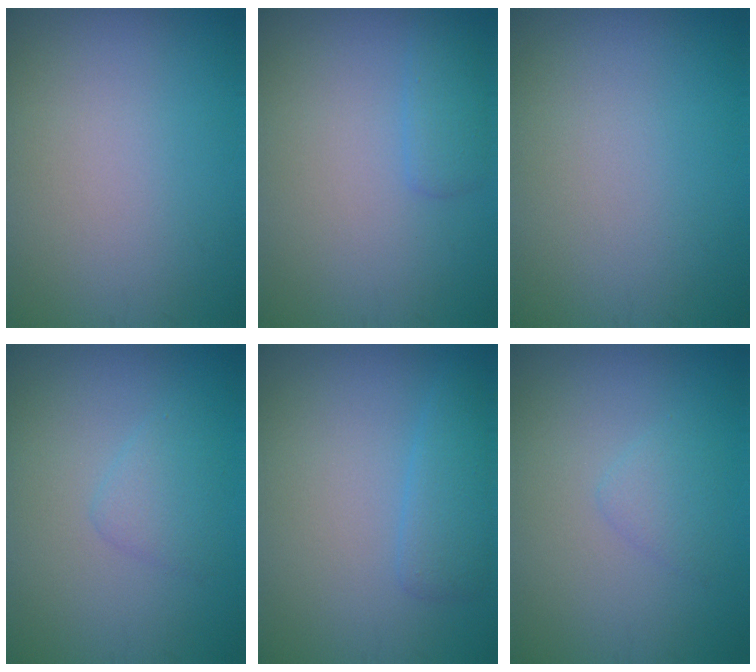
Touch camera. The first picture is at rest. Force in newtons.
{"total": 1.5, "press": 1.5, "slide": 0.1}
{"total": 0.0}
{"total": 1.8, "press": 1.8, "slide": 0.1}
{"total": 2.2, "press": 2.2, "slide": 0.1}
{"total": 1.4, "press": 1.4, "slide": 0.1}